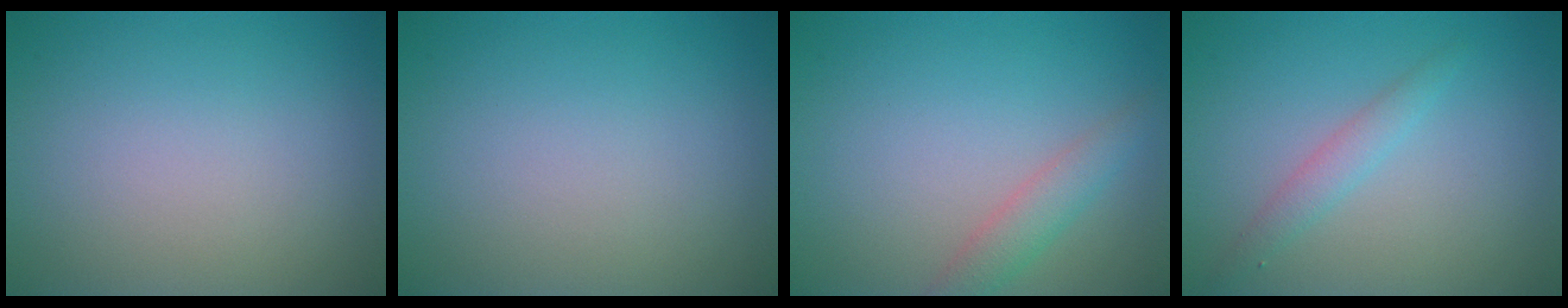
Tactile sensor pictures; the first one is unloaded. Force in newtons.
{"total": 0.0}
{"total": 2.2, "press": 2.2, "slide": 0.1}
{"total": 1.7, "press": 1.7, "slide": 0.0}